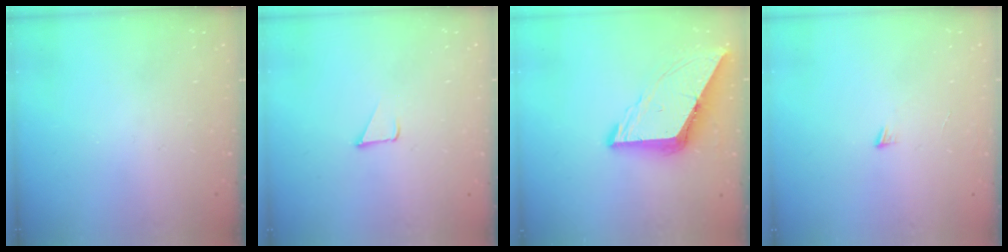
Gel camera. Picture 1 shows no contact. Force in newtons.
{"total": 1.7, "press": 1.7, "slide": 0.1}
{"total": 9.9, "press": 9.9, "slide": 1.1}
{"total": 3.0, "press": 3.0, "slide": 0.3}